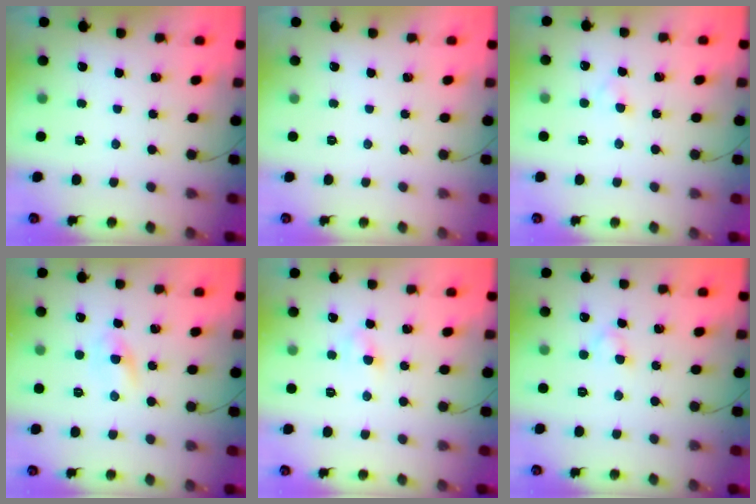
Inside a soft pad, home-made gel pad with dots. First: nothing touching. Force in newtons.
{"total": 0.0}
{"total": 1.8, "press": 1.6, "slide": 0.9}
{"total": 2.8, "press": 2.6, "slide": 1.1}
{"total": 4.0, "press": 3.8, "slide": 1.2}
{"total": 2.0, "press": 1.7, "slide": 0.9}